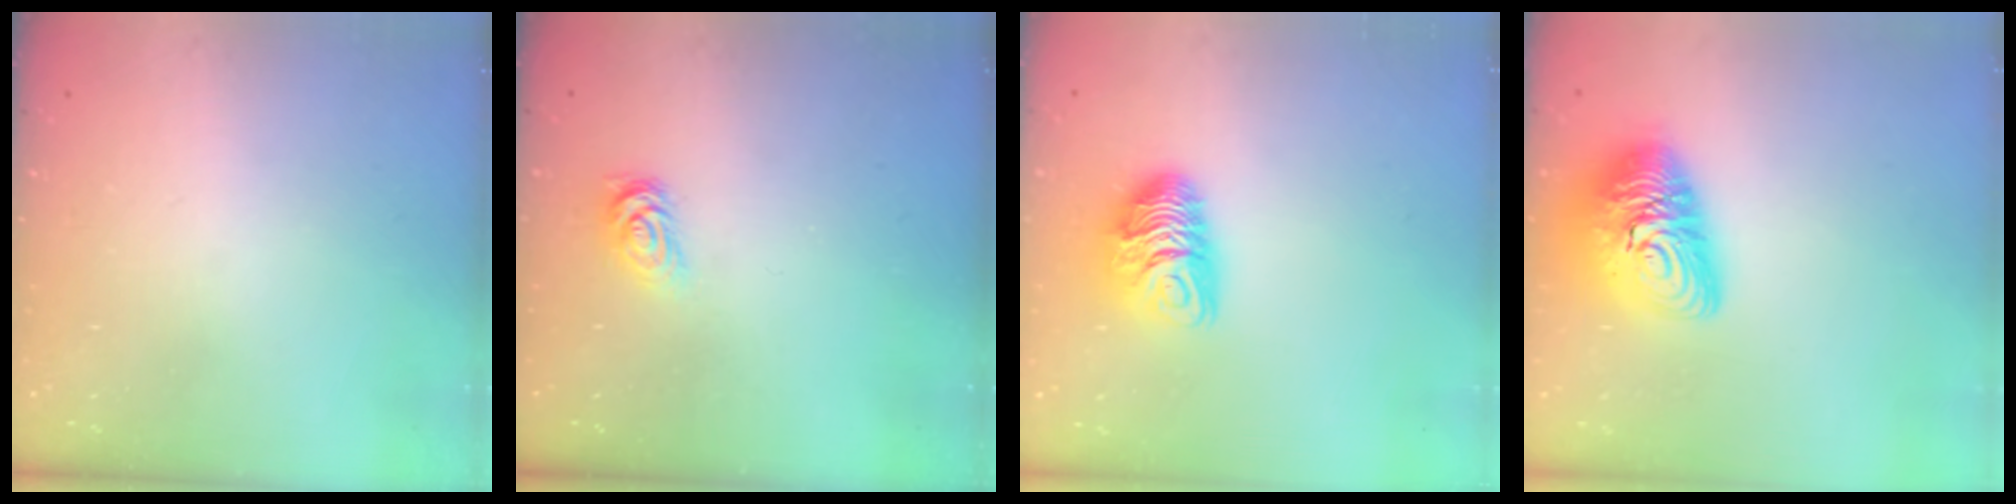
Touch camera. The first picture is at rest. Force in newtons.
{"total": 2.8, "press": 2.8, "slide": 0.4}
{"total": 9.5, "press": 9.5, "slide": 0.3}
{"total": 15.2, "press": 15.1, "slide": 1.4}